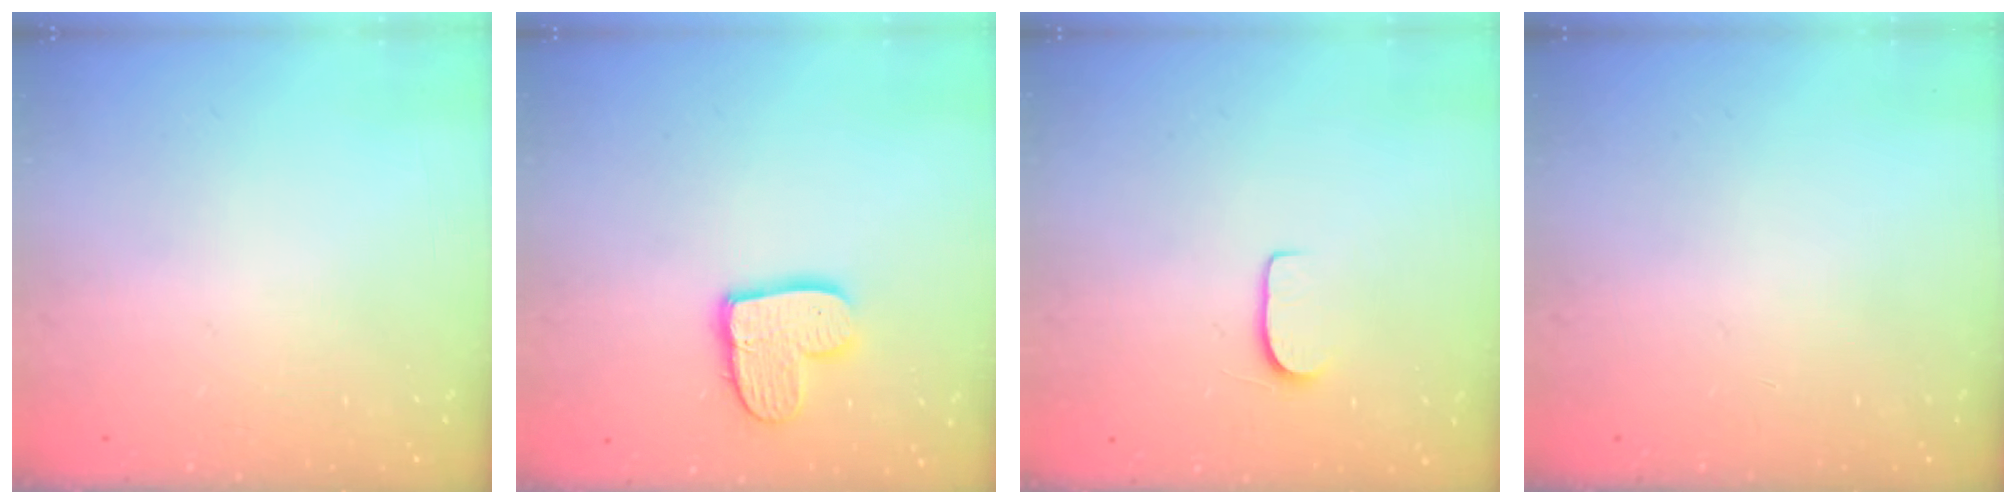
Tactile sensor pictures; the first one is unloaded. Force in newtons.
{"total": 10.6, "press": 10.6, "slide": 0.8}
{"total": 5.9, "press": 5.9, "slide": 0.5}
{"total": 0.0}